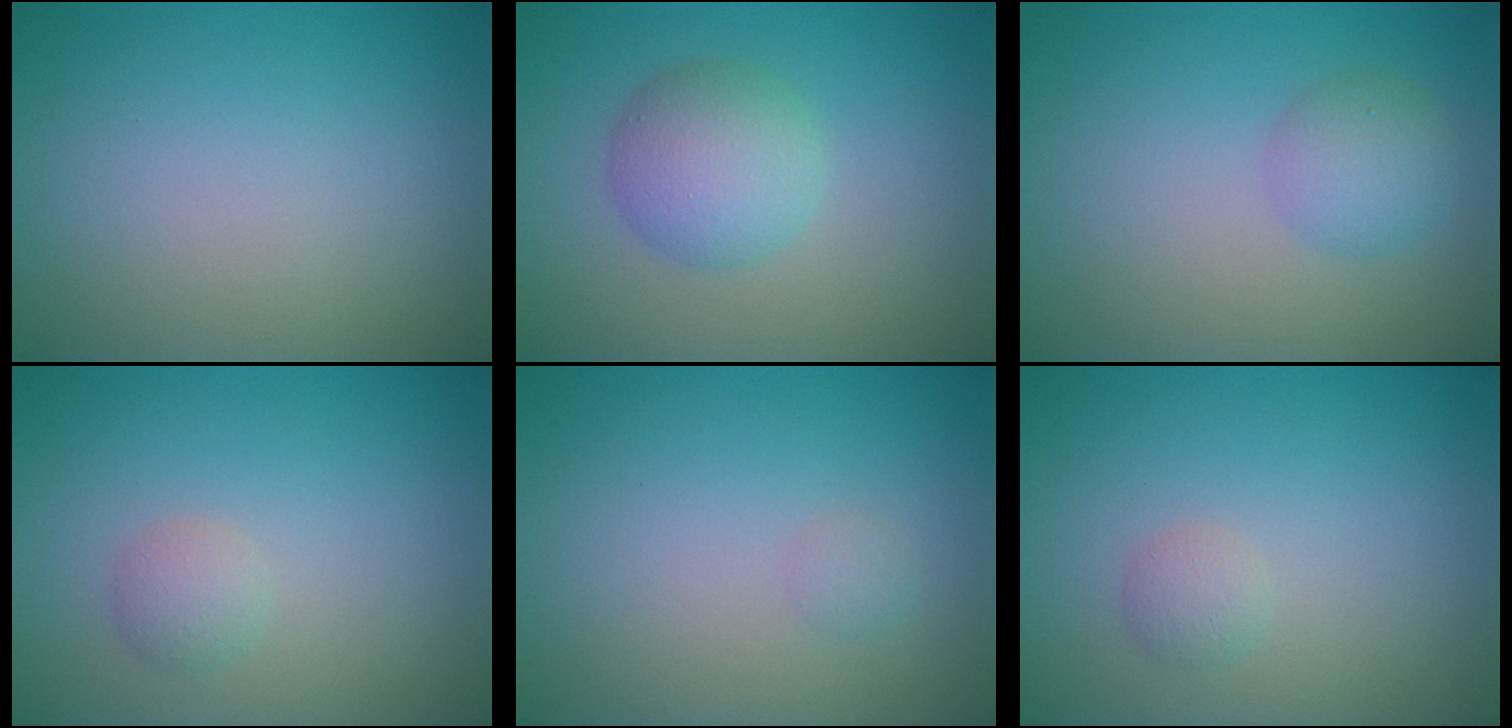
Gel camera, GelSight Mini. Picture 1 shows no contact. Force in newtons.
{"total": 4.1, "press": 4.1, "slide": 0.1}
{"total": 2.6, "press": 2.6, "slide": 0.0}
{"total": 1.4, "press": 1.4, "slide": 0.1}
{"total": 0.7, "press": 0.7, "slide": 0.0}
{"total": 1.1, "press": 1.1, "slide": 0.0}